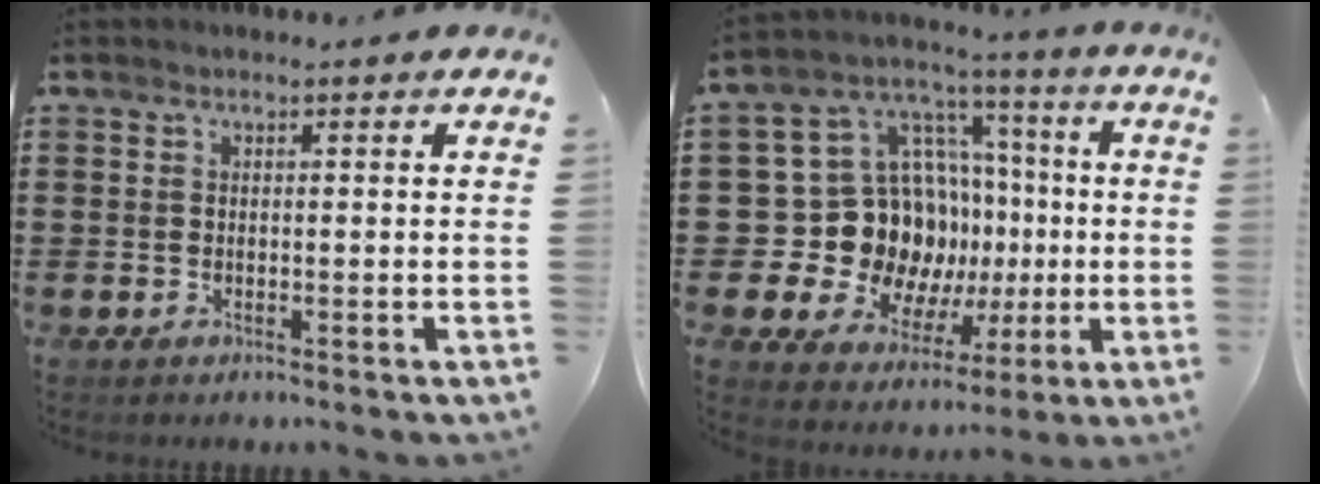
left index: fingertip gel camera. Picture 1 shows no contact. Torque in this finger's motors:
{"motor_torque": [1.91, 0.23, 0.97, 0.07]}